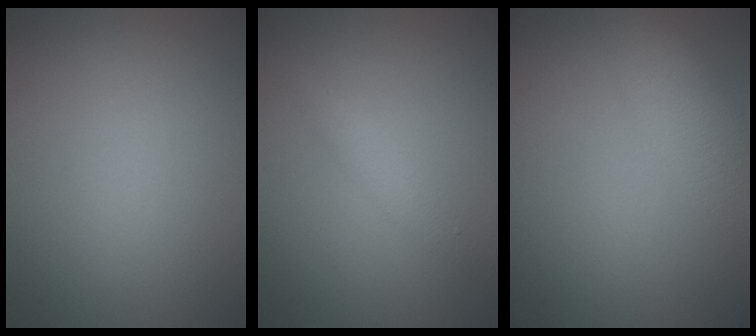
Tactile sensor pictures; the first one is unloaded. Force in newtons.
{"total": 1.6, "press": 1.6, "slide": 0.1}
{"total": 6.2, "press": 6.2, "slide": 0.4}